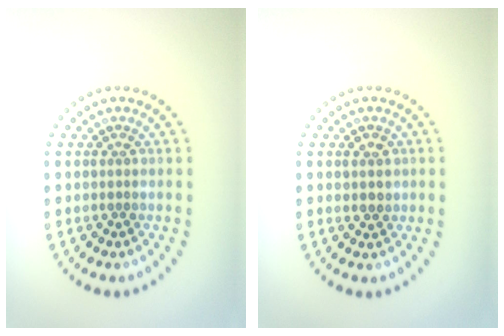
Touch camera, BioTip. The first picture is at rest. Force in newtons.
{"total": 1.4, "press": 1.3, "slide": 0.5}